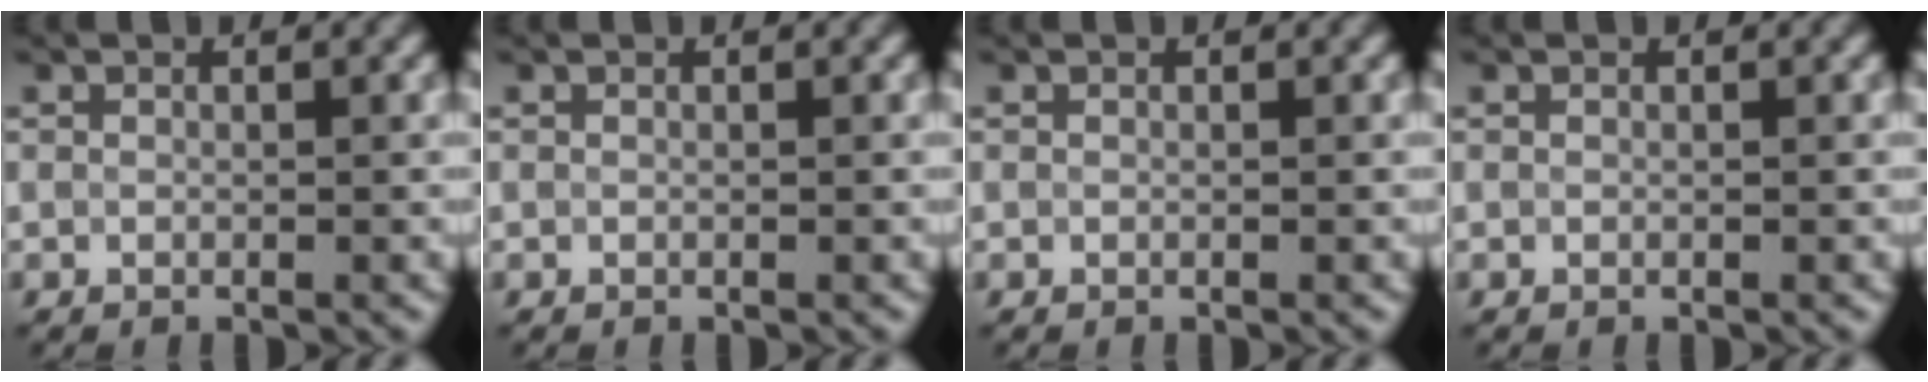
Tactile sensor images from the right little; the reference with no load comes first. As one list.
[{"total": 0.0}, {"total": 0.0}, {"total": 0.0}]